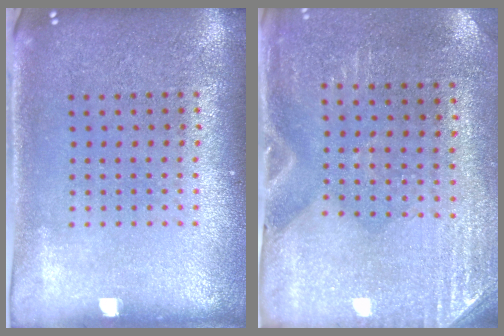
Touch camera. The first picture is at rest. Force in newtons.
{"total": 3.0, "press": 2.6, "slide": 1.4}